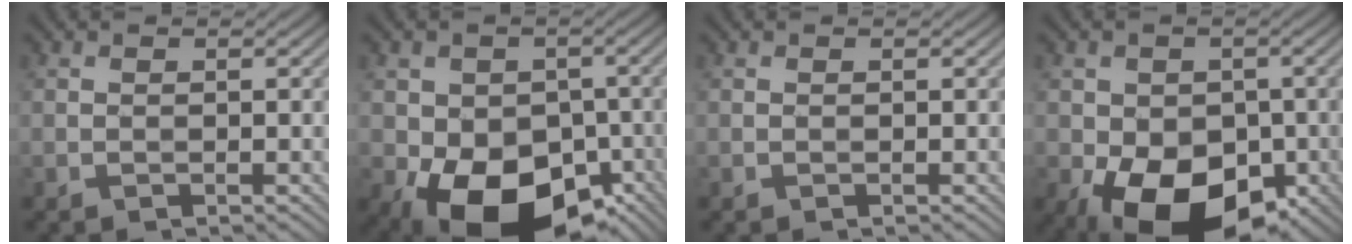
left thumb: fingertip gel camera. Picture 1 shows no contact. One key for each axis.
{"total": 15.0, "fx": -6.3, "fy": 10.3, "fz": 8.8, "tx": -0.128, "ty": -0.030, "tz": -0.099}
{"total": 0.0}
{"total": 13.4, "fx": -5.5, "fy": 8.8, "fz": 8.4, "tx": -0.117, "ty": -0.027, "tz": -0.085}